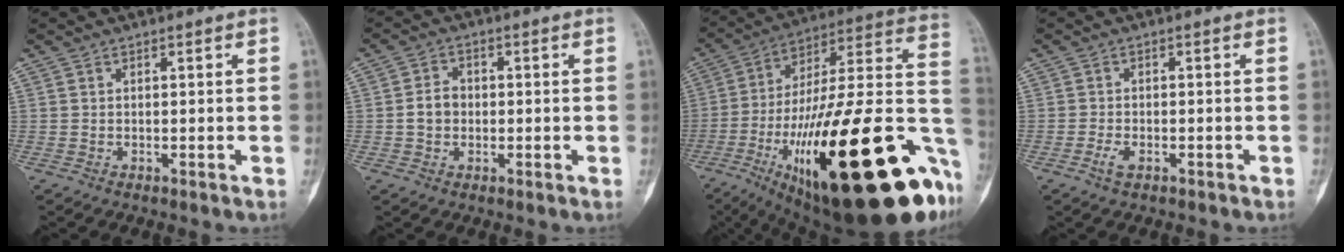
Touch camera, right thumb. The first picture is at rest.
{"total": 3.8, "force": [-0.4, 3.1, 2.1], "torque": [-0.032, 0.013, -0.009]}
{"total": 44.7, "force": [-15.1, 13.7, 39.8], "torque": [-0.531, 0.055, -0.230]}
{"total": 2.0, "force": [-1.1, 1.0, 1.3], "torque": [-0.033, 0.005, -0.021]}